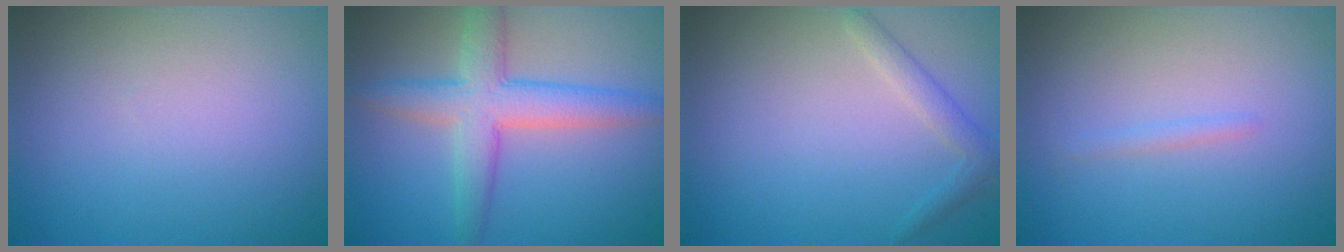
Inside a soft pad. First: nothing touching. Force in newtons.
{"total": 5.0, "press": 5.0, "slide": 0.2}
{"total": 1.7, "press": 1.7, "slide": 0.0}
{"total": 0.7, "press": 0.7, "slide": 0.1}